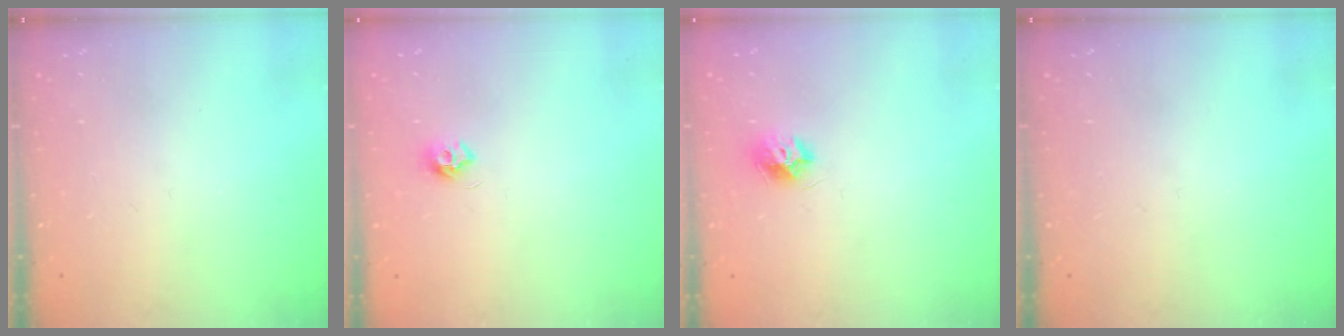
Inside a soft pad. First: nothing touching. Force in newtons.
{"total": 6.4, "press": 6.3, "slide": 0.6}
{"total": 7.9, "press": 7.9, "slide": 0.4}
{"total": 0.0}